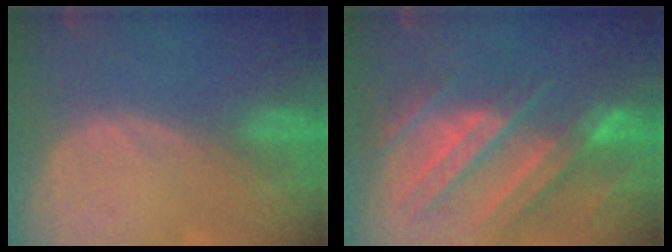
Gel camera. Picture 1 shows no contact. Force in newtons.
{"total": 11.1, "press": 9.8, "slide": 5.2}